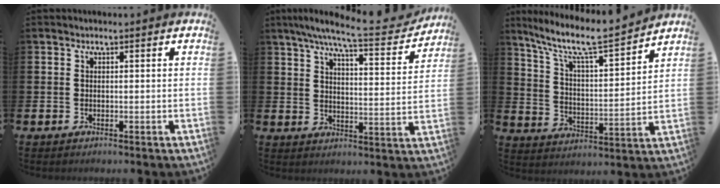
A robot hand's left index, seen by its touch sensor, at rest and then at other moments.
{"total": 8.3, "force": [7.3, 0.7, 3.9], "torque": [-0.086, -0.045, 0.122]}
{"total": 8.9, "force": [7.8, 0.9, 4.2], "torque": [-0.115, -0.053, 0.129]}